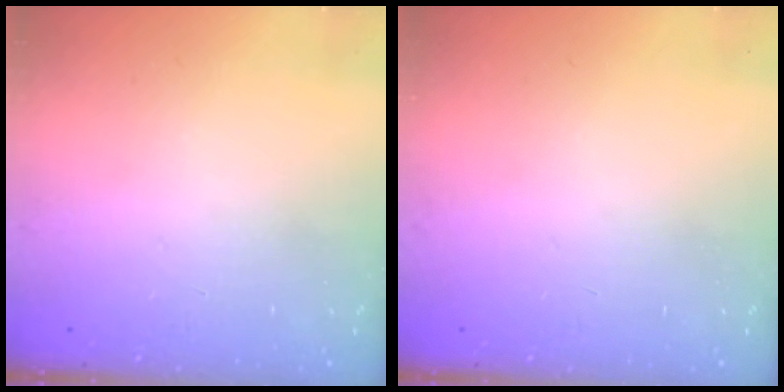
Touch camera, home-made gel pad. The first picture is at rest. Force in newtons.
{"total": 0.0}